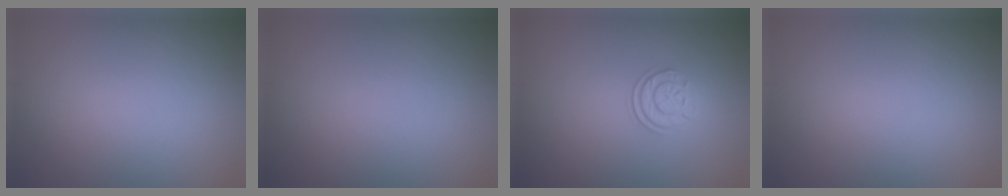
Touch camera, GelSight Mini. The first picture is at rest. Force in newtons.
{"total": 0.0}
{"total": 2.1, "press": 1.7, "slide": 1.3}
{"total": 0.0}